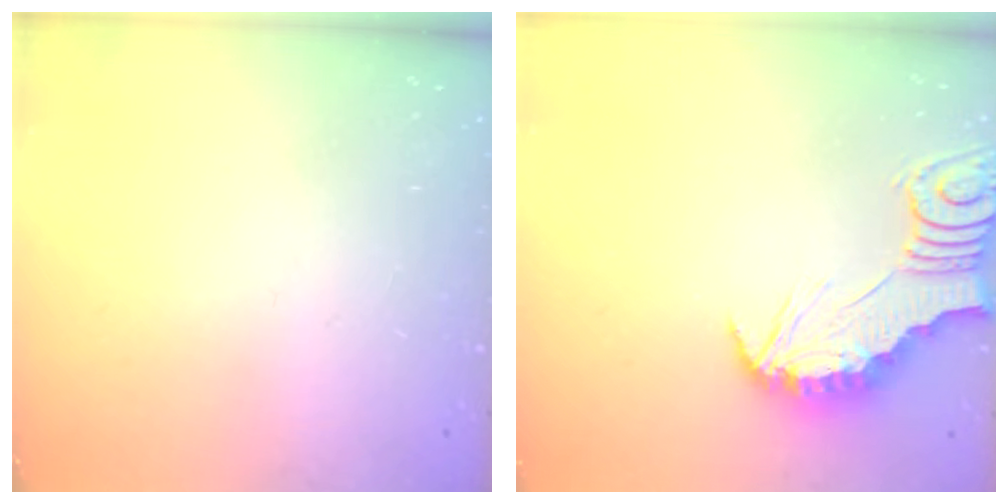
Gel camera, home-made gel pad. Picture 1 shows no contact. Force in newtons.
{"total": 2.8, "press": 2.8, "slide": 0.3}